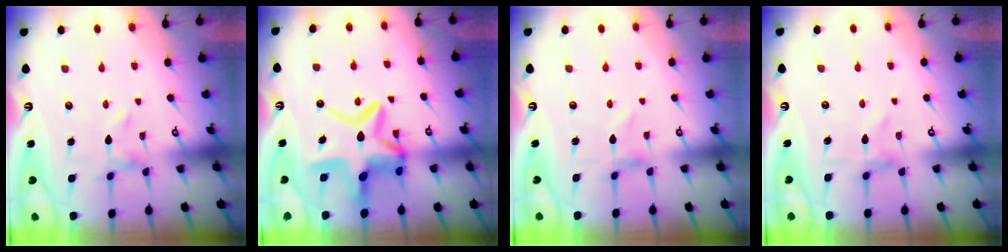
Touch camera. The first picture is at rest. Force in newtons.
{"total": 16.5, "press": 16.5, "slide": 1.5}
{"total": 0.0}
{"total": 3.2, "press": 3.2, "slide": 0.4}